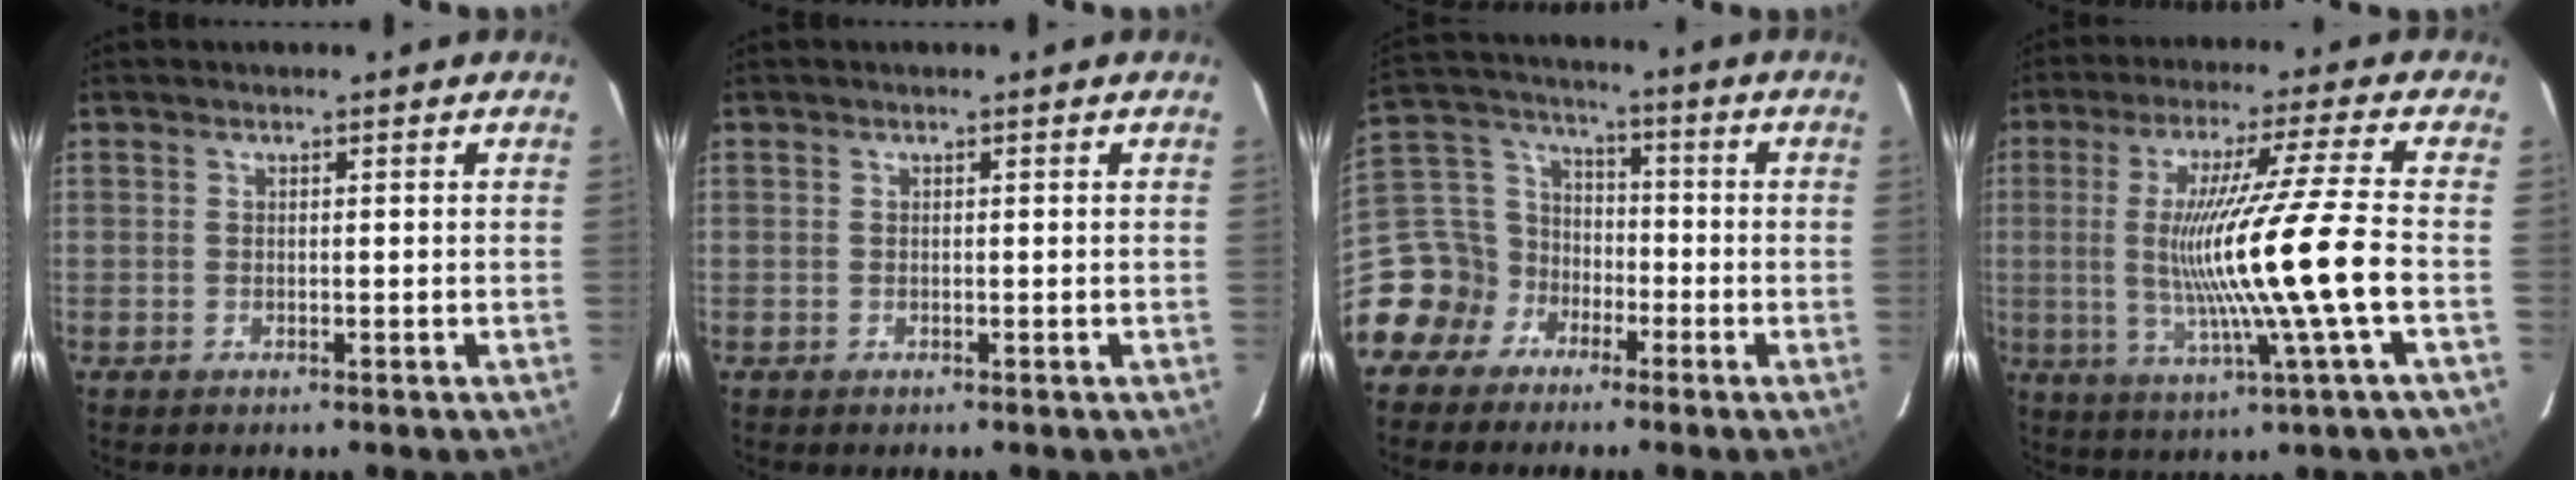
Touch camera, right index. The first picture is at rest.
{"total": 0.0}
{"total": 10.9, "force": [-6.6, 8.5, 1.7], "torque": [-0.059, 0.043, -0.130]}
{"total": 16.1, "force": [-1.8, -2.2, 15.8], "torque": [-0.273, -0.023, -0.023]}